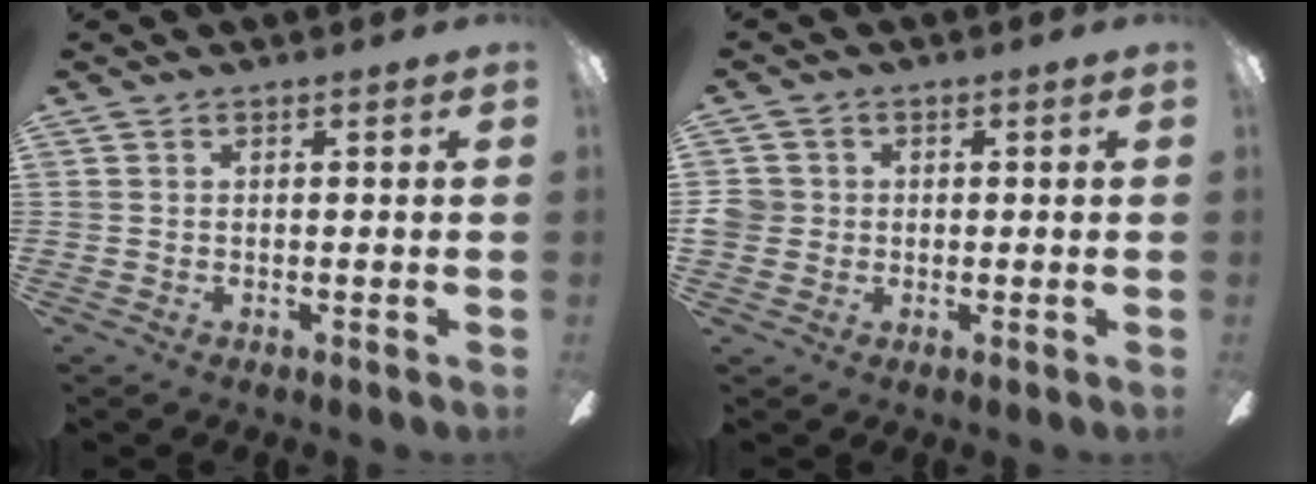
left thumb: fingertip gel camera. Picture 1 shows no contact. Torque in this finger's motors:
{"motor_torque": [-0.10, 0.11, 0.01, -0.01, 0.00]}